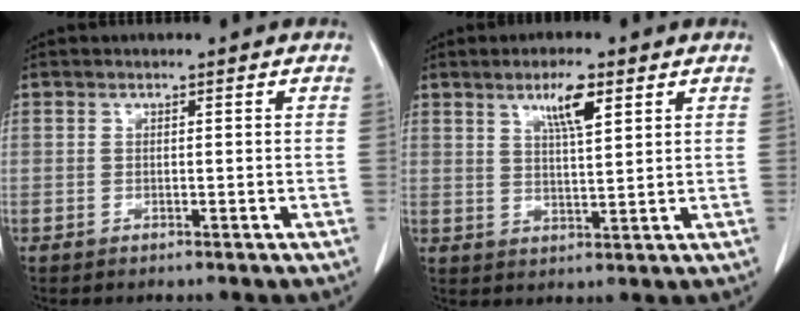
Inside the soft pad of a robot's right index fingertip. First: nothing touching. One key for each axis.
{"total": 5.6, "fx": 3.1, "fy": 0.9, "fz": 4.6, "tx": -0.083, "ty": 0.000, "tz": 0.053}